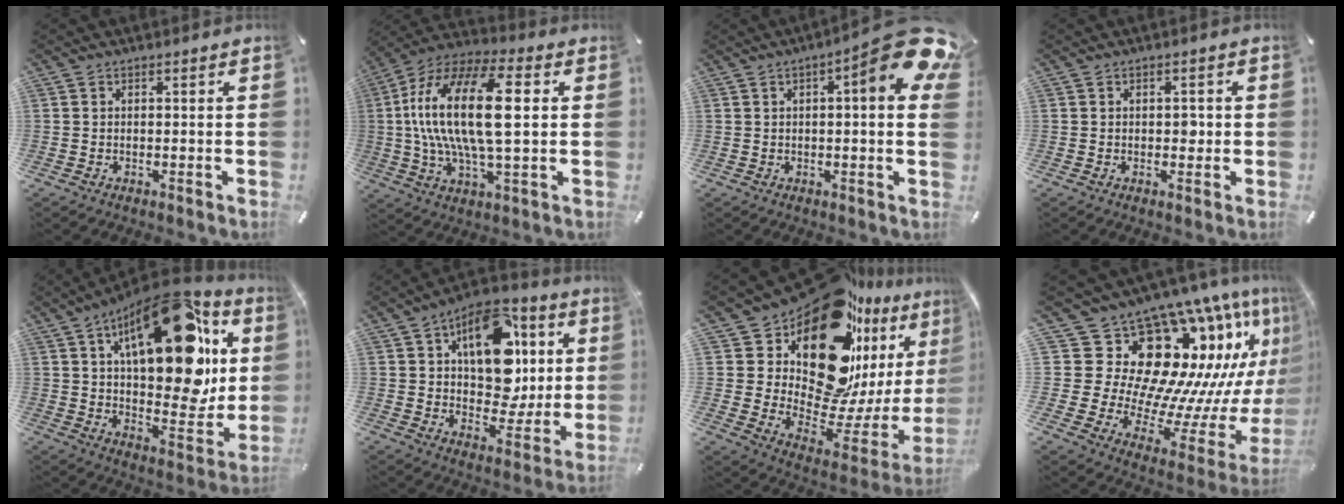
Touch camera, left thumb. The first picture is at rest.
{"total": 22.0, "force": [2.2, 8.4, 20.2], "torque": [-0.428, -0.008, 0.026]}
{"total": 13.9, "force": [5.9, 2.9, 12.2], "torque": [-0.155, -0.045, 0.090]}
{"total": 2.1, "force": [0.0, 1.5, 1.4], "torque": [-0.012, -0.003, -0.005]}
{"total": 27.7, "force": [12.4, 13.5, 20.8], "torque": [-0.281, -0.072, 0.209]}
{"total": 18.1, "force": [5.6, 12.4, 11.9], "torque": [-0.156, -0.027, 0.105]}
{"total": 23.5, "force": [13.9, 11.9, 14.6], "torque": [-0.202, -0.164, 0.248]}
{"total": 23.6, "force": [12.2, 14.0, 14.6], "torque": [-0.193, -0.195, 0.258]}